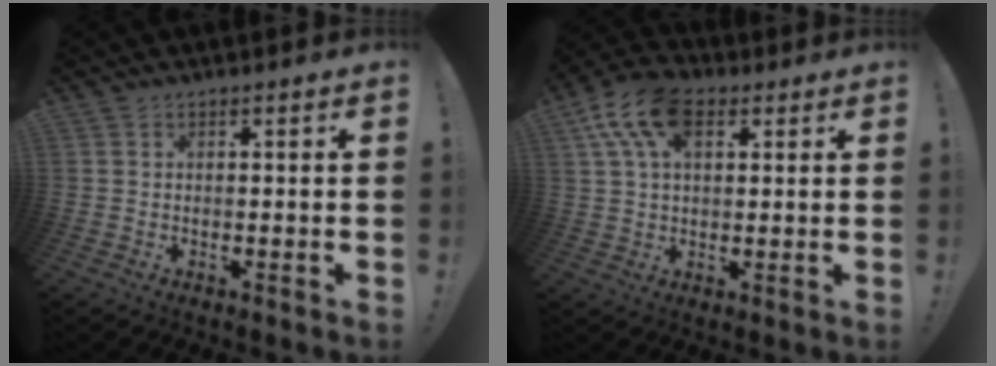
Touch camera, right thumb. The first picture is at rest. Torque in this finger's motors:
{"motor_torque": [0.27, 0.27, 0.11, 0.11, 0.11]}